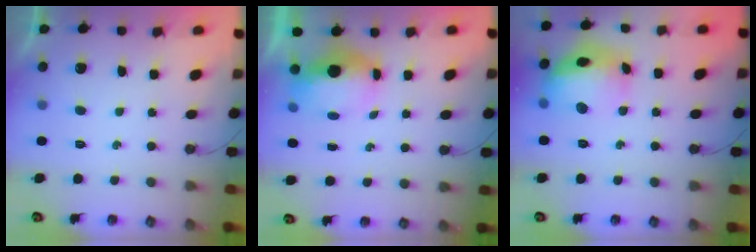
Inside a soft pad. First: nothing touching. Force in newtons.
{"total": 6.0, "press": 6.0, "slide": 0.7}
{"total": 15.7, "press": 15.6, "slide": 1.3}